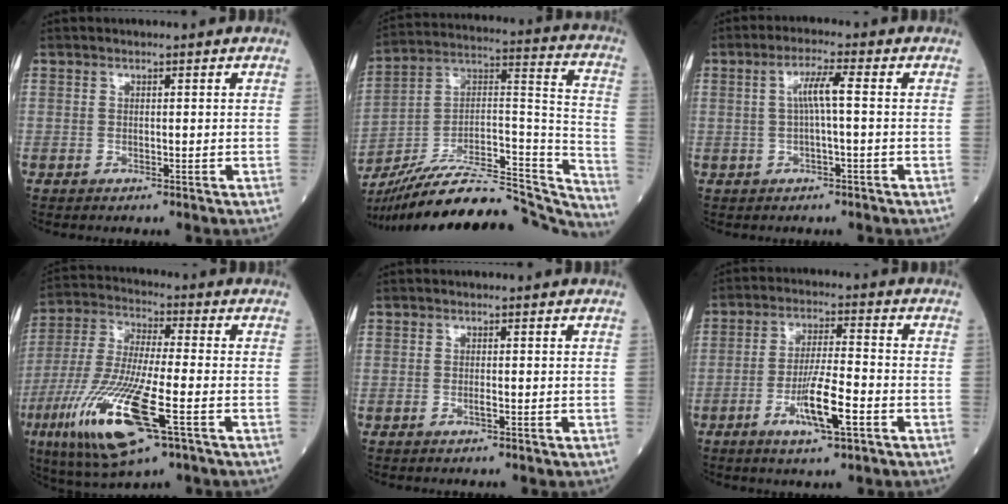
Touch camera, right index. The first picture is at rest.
{"total": 32.5, "force": [-29.5, 5.6, 12.5], "torque": [-0.154, 0.014, -0.435]}
{"total": 4.2, "force": [0.3, 0.1, 4.2], "torque": [-0.081, 0.012, 0.006]}
{"total": 17.8, "force": [-7.1, 2.9, 16.1], "torque": [-0.353, -0.035, -0.128]}
{"total": 0.6, "force": [-0.2, 0.0, 0.6], "torque": [-0.011, 0.000, -0.005]}
{"total": 8.6, "force": [-3.5, 1.0, 7.8], "torque": [-0.142, -0.005, -0.061]}